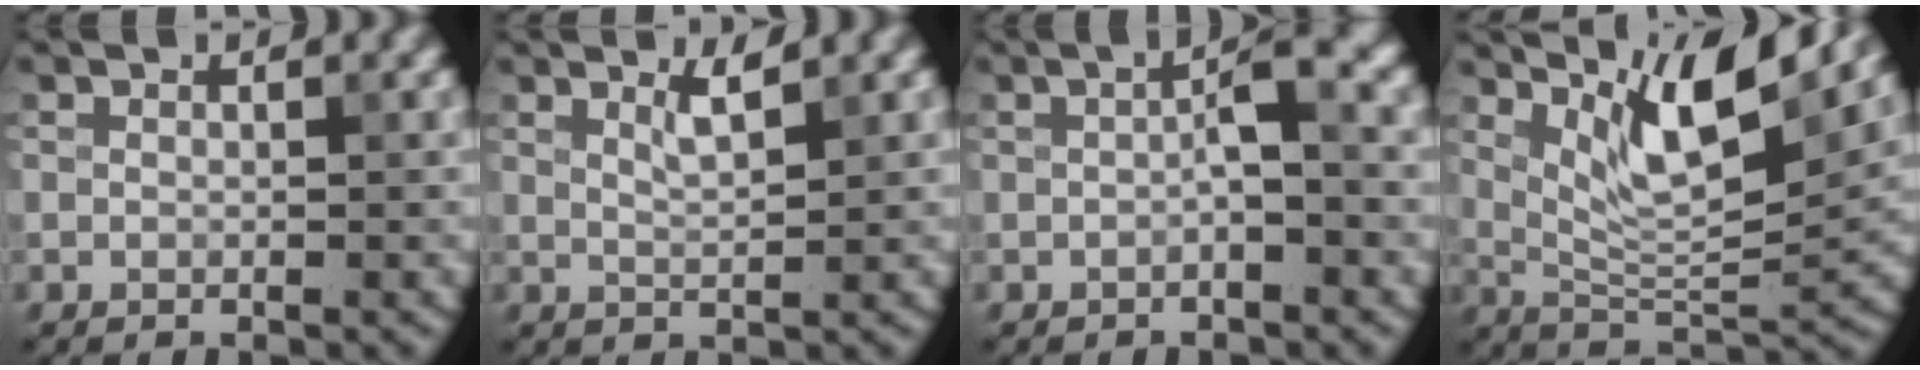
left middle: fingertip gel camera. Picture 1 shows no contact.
{"total": 1.8, "force": [1.2, 0.4, 1.3], "torque": [-0.021, 0.001, 0.019]}
{"total": 2.6, "force": [-0.3, 0.5, 2.5], "torque": [-0.044, 0.012, -0.008]}
{"total": 8.5, "force": [4.8, 1.8, 6.8], "torque": [-0.114, -0.004, 0.090]}